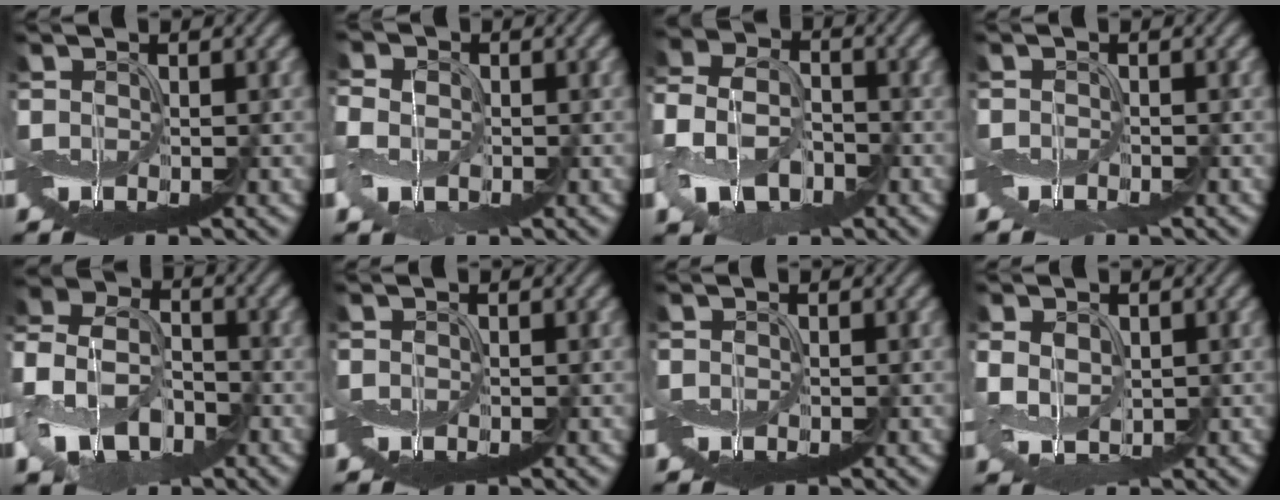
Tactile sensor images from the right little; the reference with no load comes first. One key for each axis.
{"total": 5.2, "fx": -1.0, "fy": 4.3, "fz": 2.7, "tx": -0.064, "ty": -0.006, "tz": -0.029}
{"total": 8.3, "fx": -2.7, "fy": 6.0, "fz": 5.1, "tx": -0.131, "ty": -0.005, "tz": -0.064}
{"total": 1.3, "fx": -1.2, "fy": 0.3, "fz": 0.4, "tx": -0.008, "ty": -0.006, "tz": -0.027}
{"total": 9.5, "fx": -3.3, "fy": 6.8, "fz": 5.8, "tx": -0.140, "ty": -0.004, "tz": -0.078}
{"total": 0.0}
{"total": 0.0}
{"total": 2.6, "fx": 0.5, "fy": 2.0, "fz": 1.5, "tx": -0.039, "ty": 0.001, "tz": 0.014}